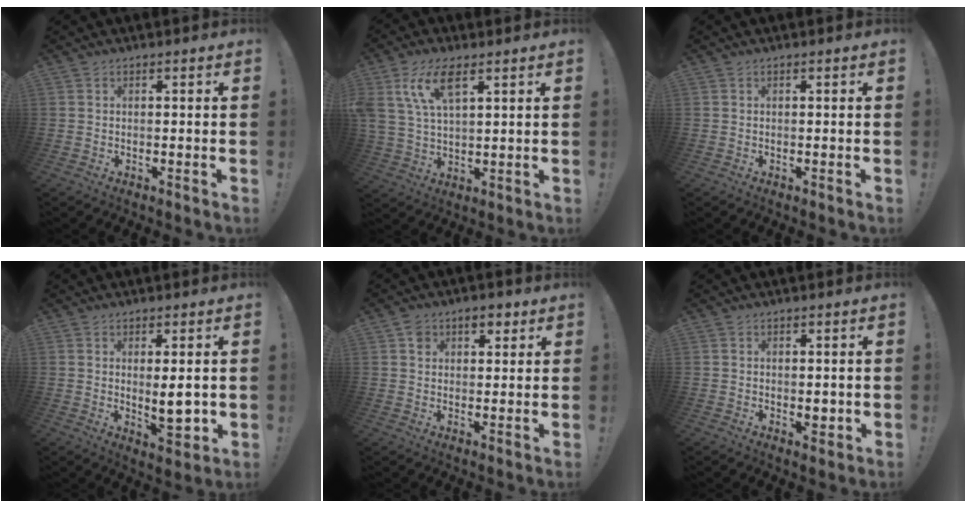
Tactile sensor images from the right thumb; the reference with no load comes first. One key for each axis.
{"total": 11.3, "fx": 5.8, "fy": 5.0, "fz": 8.3, "tx": -0.175, "ty": -0.014, "tz": 0.107}
{"total": 0.0}
{"total": 7.8, "fx": 0.6, "fy": 2.3, "fz": 7.4, "tx": -0.098, "ty": -0.015, "tz": 0.014}
{"total": 5.2, "fx": 2.3, "fy": 4.3, "fz": 1.8, "tx": -0.024, "ty": 0.004, "tz": 0.040}
{"total": 2.1, "fx": 0.1, "fy": 1.6, "fz": 1.4, "tx": -0.010, "ty": -0.003, "tz": 0.000}